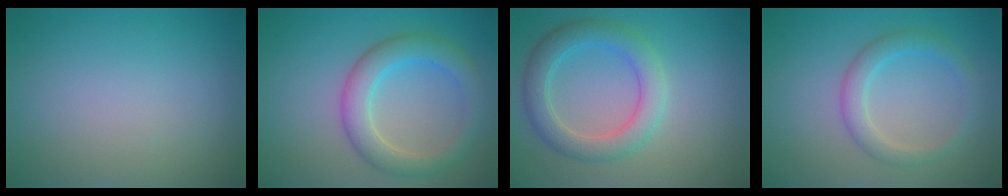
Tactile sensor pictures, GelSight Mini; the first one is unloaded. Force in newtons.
{"total": 4.4, "press": 4.4, "slide": 0.3}
{"total": 4.2, "press": 4.2, "slide": 0.1}
{"total": 2.7, "press": 2.7, "slide": 0.1}